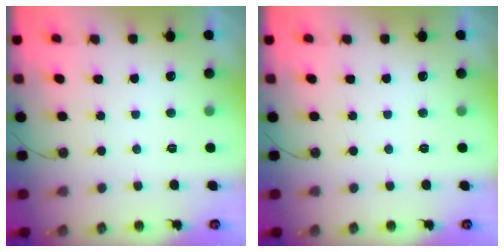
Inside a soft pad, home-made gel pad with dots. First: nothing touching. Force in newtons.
{"total": 0.0}